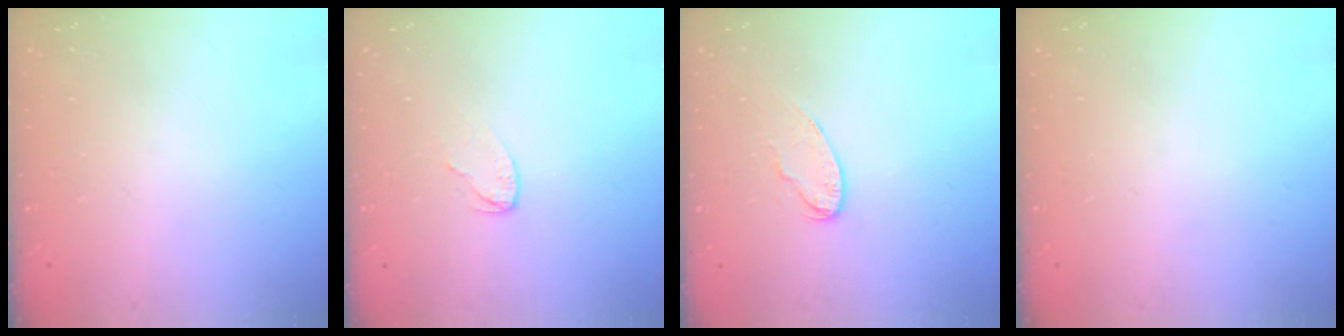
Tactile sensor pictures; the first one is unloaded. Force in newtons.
{"total": 3.0, "press": 3.0, "slide": 0.3}
{"total": 8.2, "press": 8.2, "slide": 0.4}
{"total": 0.0}